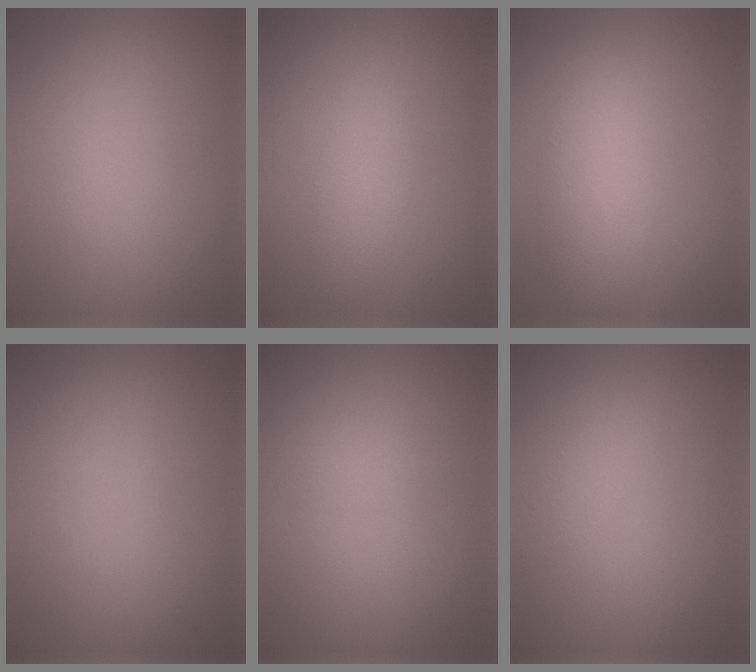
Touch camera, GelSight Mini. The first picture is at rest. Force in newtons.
{"total": 2.3, "press": 2.3, "slide": 0.0}
{"total": 4.3, "press": 4.3, "slide": 0.5}
{"total": 0.0}
{"total": 1.0, "press": 1.0, "slide": 0.0}
{"total": 1.5, "press": 1.5, "slide": 0.1}